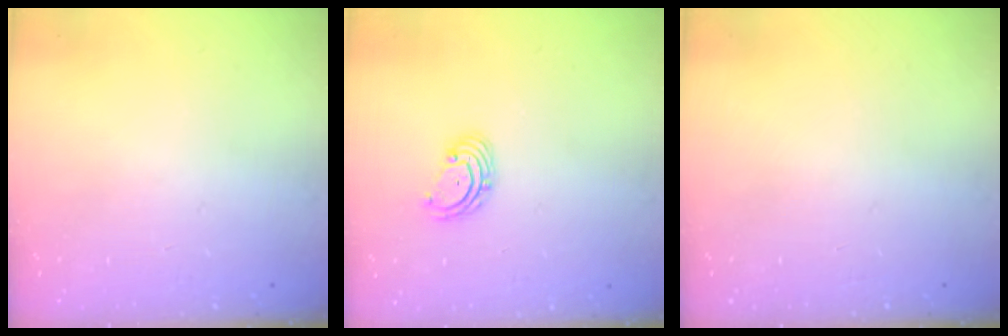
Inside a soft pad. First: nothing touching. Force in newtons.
{"total": 3.4, "press": 3.3, "slide": 0.5}
{"total": 0.0}